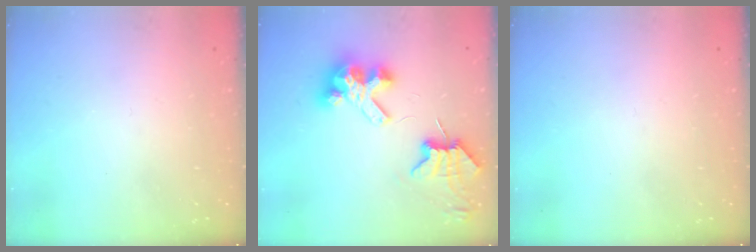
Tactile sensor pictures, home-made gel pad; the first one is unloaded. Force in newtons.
{"total": 8.8, "press": 8.7, "slide": 0.9}
{"total": 0.0}